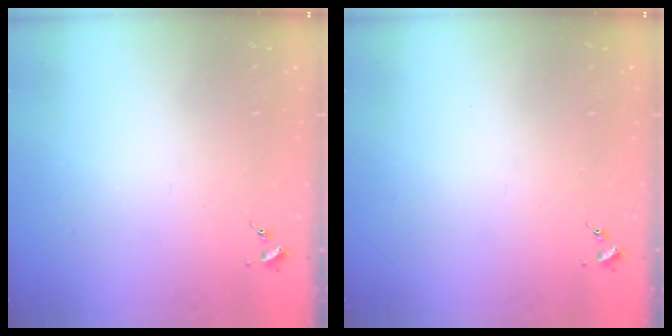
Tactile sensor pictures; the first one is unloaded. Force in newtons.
{"total": 0.0}